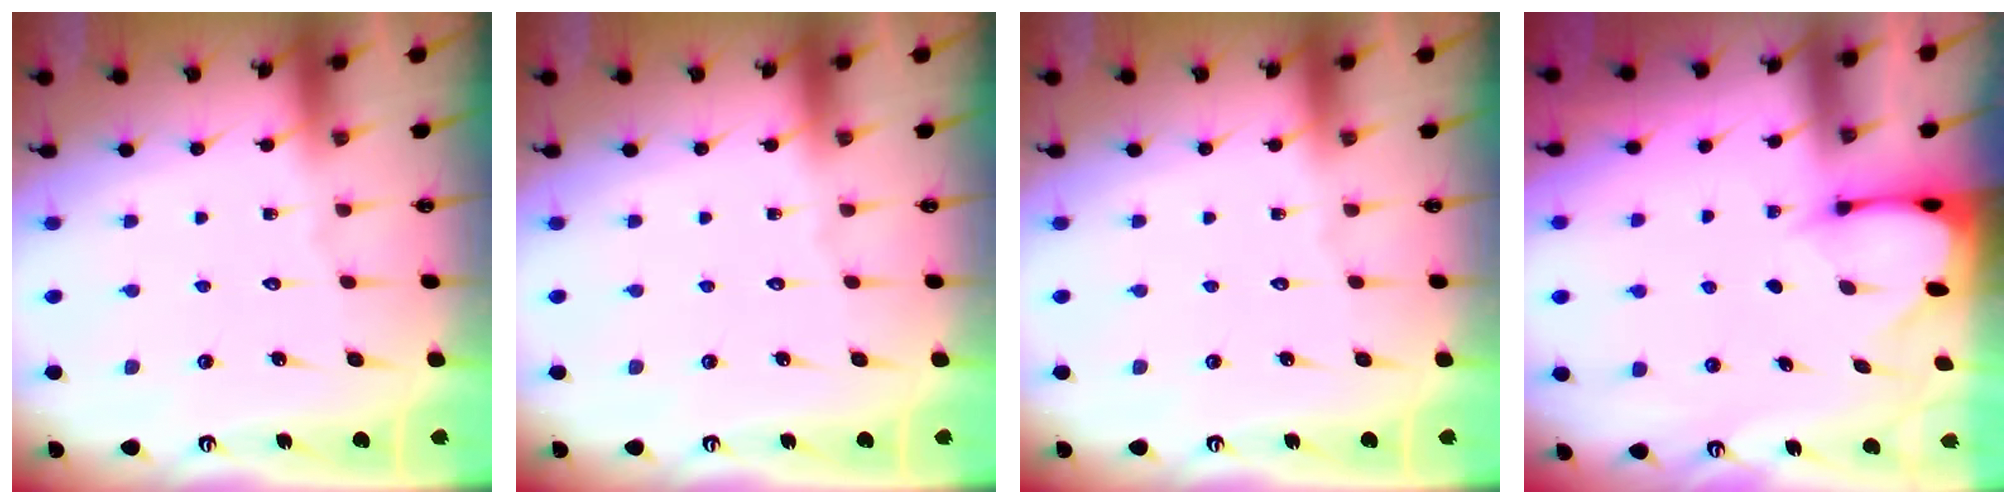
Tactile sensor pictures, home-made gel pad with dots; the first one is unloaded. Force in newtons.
{"total": 0.0}
{"total": 0.0}
{"total": 2.4, "press": 2.3, "slide": 0.3}